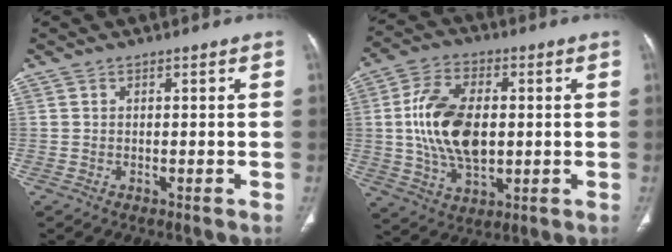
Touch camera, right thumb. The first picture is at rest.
{"total": 15.4, "force": [0.7, 9.1, 12.4], "torque": [-0.226, 0.004, 0.016]}